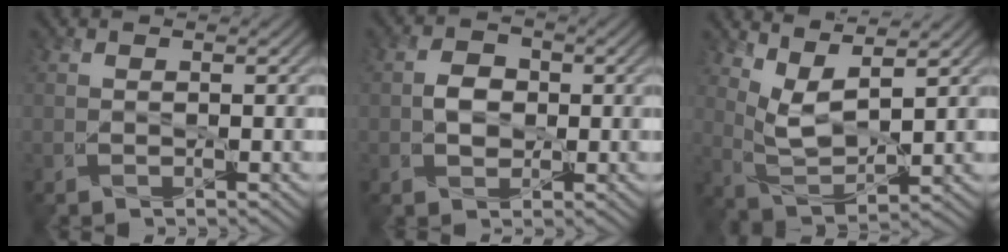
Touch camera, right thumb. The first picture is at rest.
{"total": 2.9, "force": [-0.3, 2.5, 1.6], "torque": [-0.032, 0.000, -0.008]}
{"total": 6.5, "force": [4.5, 2.0, 4.3], "torque": [-0.100, -0.006, 0.098]}